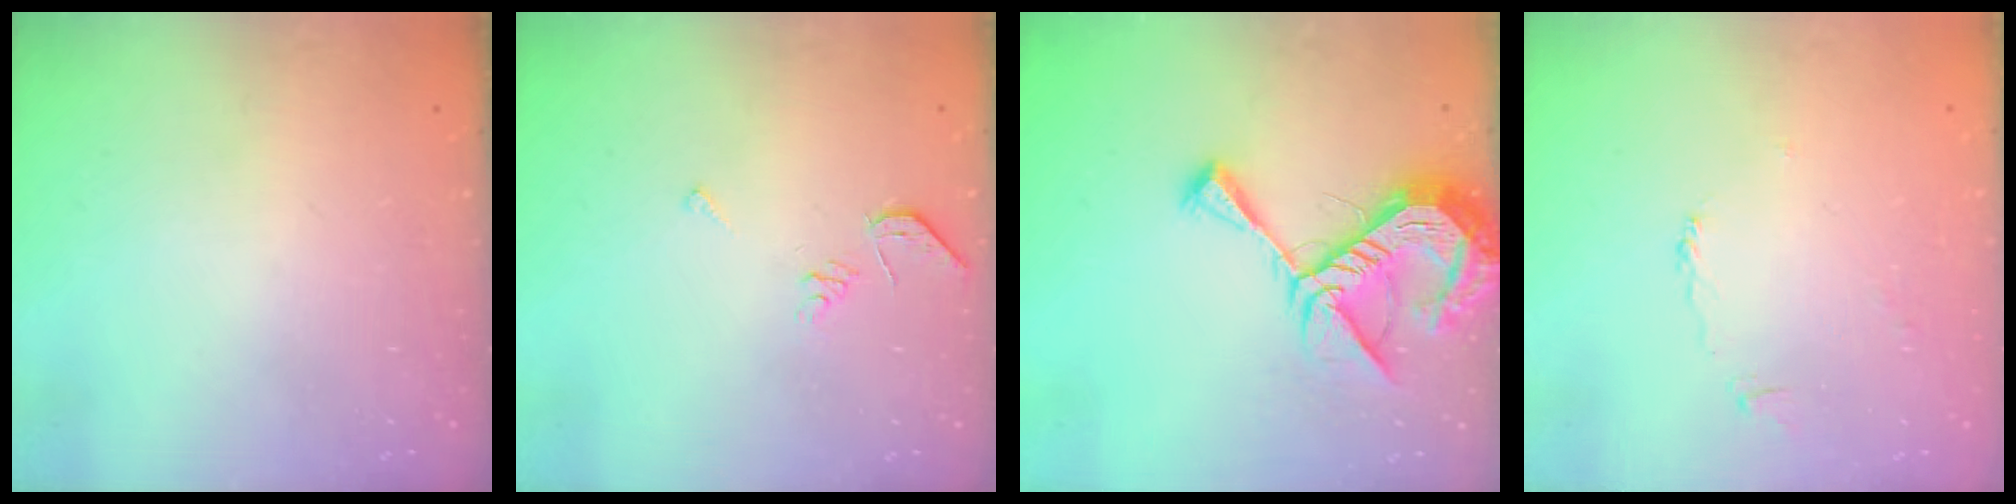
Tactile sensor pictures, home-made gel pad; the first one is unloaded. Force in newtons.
{"total": 5.1, "press": 5.1, "slide": 0.6}
{"total": 14.7, "press": 14.6, "slide": 1.4}
{"total": 1.8, "press": 1.8, "slide": 0.4}